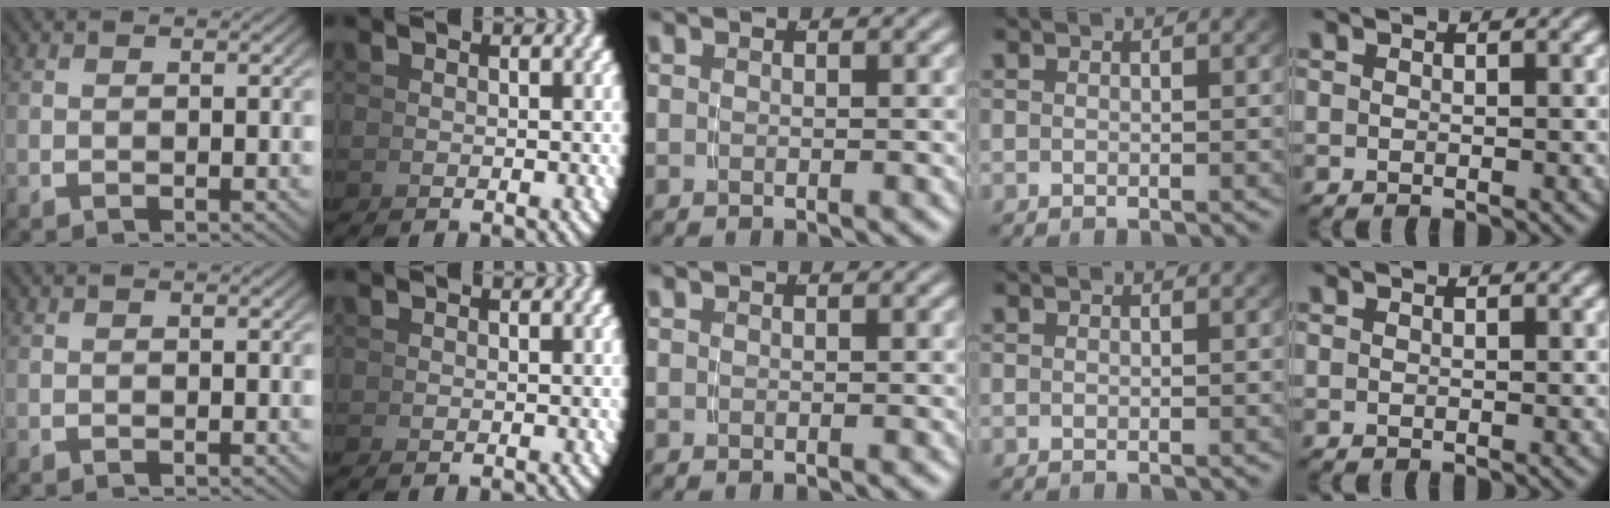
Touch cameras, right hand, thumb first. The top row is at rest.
{}